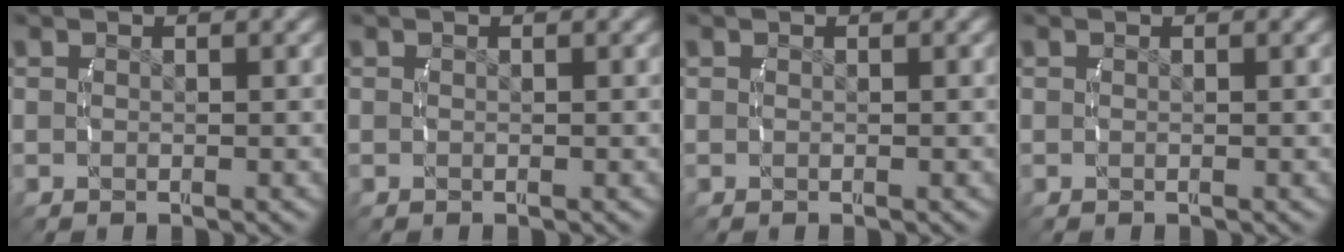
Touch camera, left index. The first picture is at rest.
{"total": 0.0}
{"total": 0.0}
{"total": 0.0}